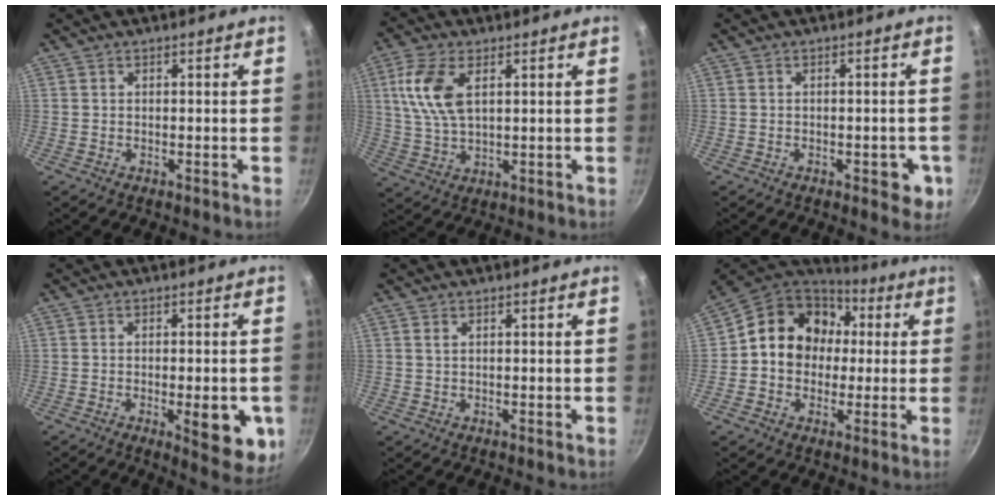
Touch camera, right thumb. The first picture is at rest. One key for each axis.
{"total": 10.2, "fx": 3.1, "fy": 5.3, "fz": 8.2, "tx": -0.166, "ty": -0.002, "tz": 0.065}
{"total": 4.7, "fx": -1.5, "fy": 2.5, "fz": 3.7, "tx": -0.026, "ty": 0.006, "tz": -0.018}
{"total": 10.4, "fx": -2.7, "fy": 3.8, "fz": 9.3, "tx": -0.090, "ty": 0.000, "tz": -0.030}
{"total": 0.7, "fx": 0.3, "fy": 0.4, "fz": 0.5, "tx": -0.011, "ty": 0.002, "tz": 0.007}
{"total": 15.9, "fx": 1.7, "fy": 13.5, "fz": 8.2, "tx": -0.104, "ty": 0.035, "tz": 0.013}